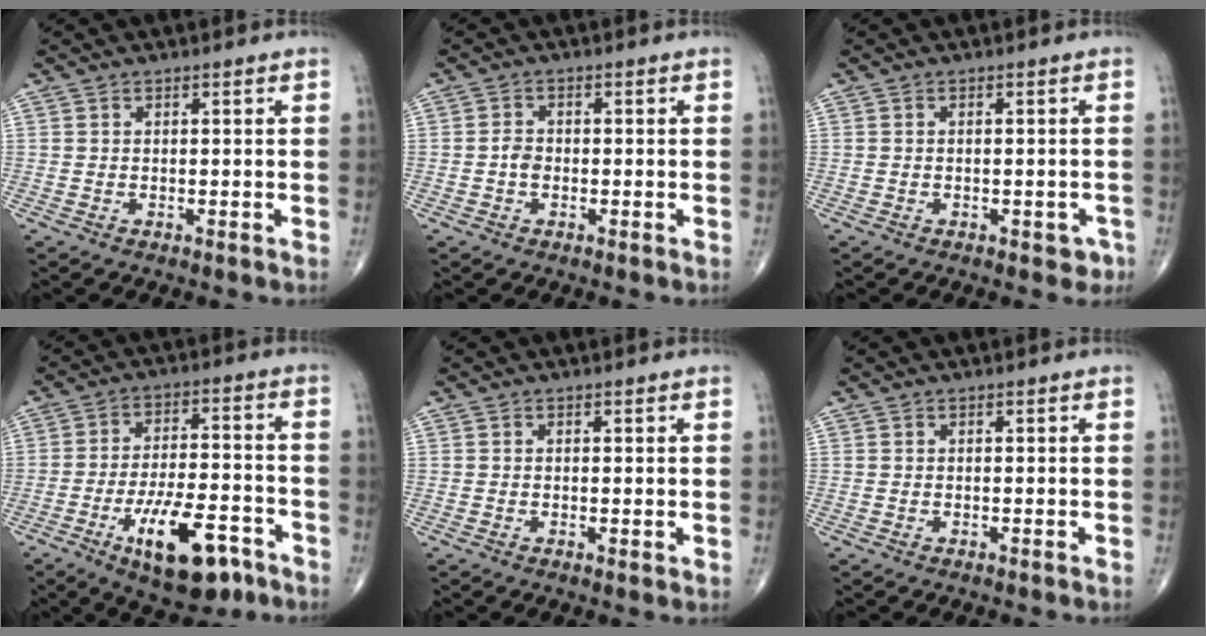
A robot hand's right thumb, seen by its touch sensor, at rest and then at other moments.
{"total": 2.2, "force": [-0.6, 1.6, 1.4], "torque": [-0.020, 0.008, -0.014]}
{"total": 2.5, "force": [-1.3, 1.4, 1.5], "torque": [-0.003, 0.008, -0.015]}
{"total": 15.5, "force": [-7.8, 6.1, 11.9], "torque": [-0.177, 0.036, -0.119]}
{"total": 0.8, "force": [0.0, 0.2, 0.8], "torque": [-0.015, -0.006, -0.001]}
{"total": 0.0}